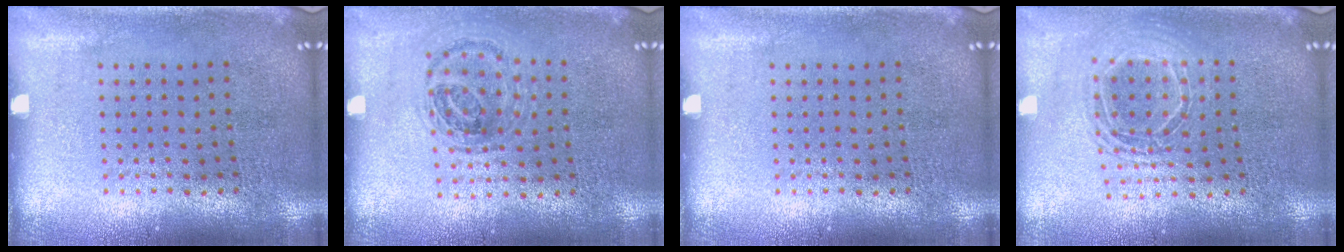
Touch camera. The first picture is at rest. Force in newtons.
{"total": 0.9, "press": 0.9, "slide": 0.3}
{"total": 0.0}
{"total": 1.6, "press": 1.4, "slide": 0.8}